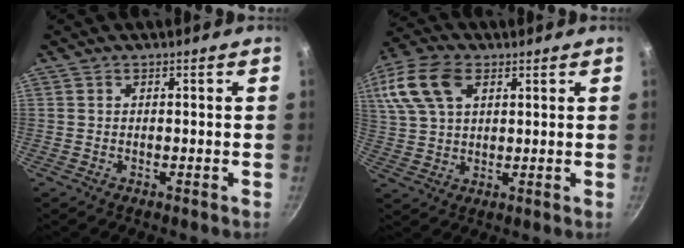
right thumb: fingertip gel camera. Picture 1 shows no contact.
{"total": 14.9, "force": [6.1, 9.2, 10.0], "torque": [-0.216, 0.016, 0.113]}